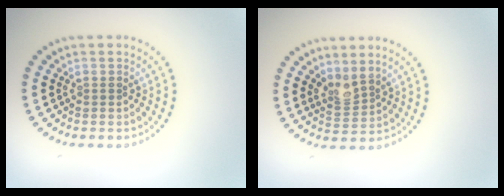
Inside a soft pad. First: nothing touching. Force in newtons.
{"total": 2.1, "press": 1.6, "slide": 1.3}